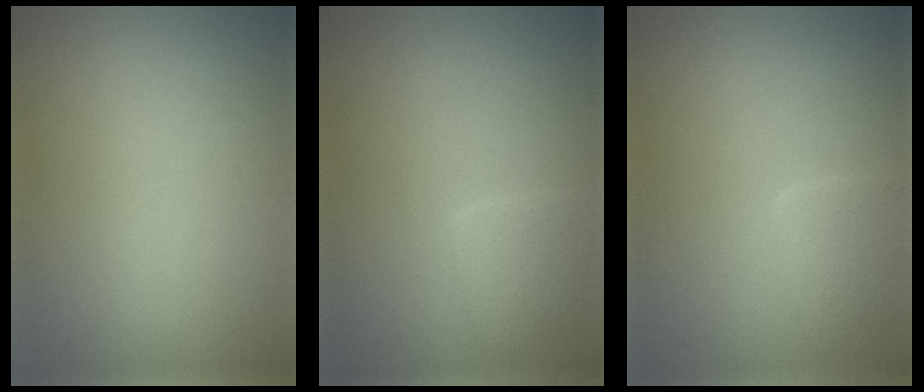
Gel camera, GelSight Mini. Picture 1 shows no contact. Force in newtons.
{"total": 1.8, "press": 1.8, "slide": 0.0}
{"total": 2.1, "press": 2.1, "slide": 0.1}